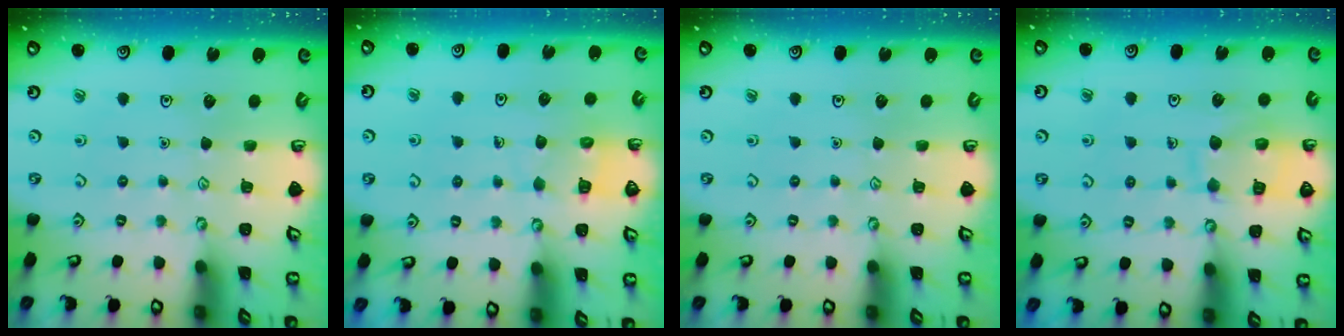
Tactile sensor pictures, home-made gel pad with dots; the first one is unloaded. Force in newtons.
{"total": 5.9, "press": 5.9, "slide": 0.6}
{"total": 0.0}
{"total": 11.0, "press": 11.0, "slide": 0.9}